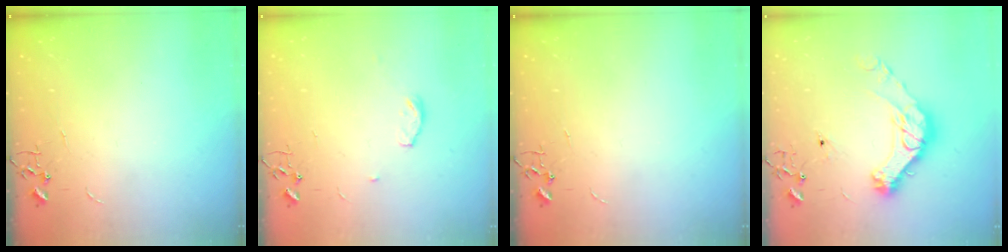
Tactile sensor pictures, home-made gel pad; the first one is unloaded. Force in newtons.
{"total": 4.9, "press": 4.8, "slide": 0.6}
{"total": 0.0}
{"total": 17.2, "press": 17.1, "slide": 1.8}